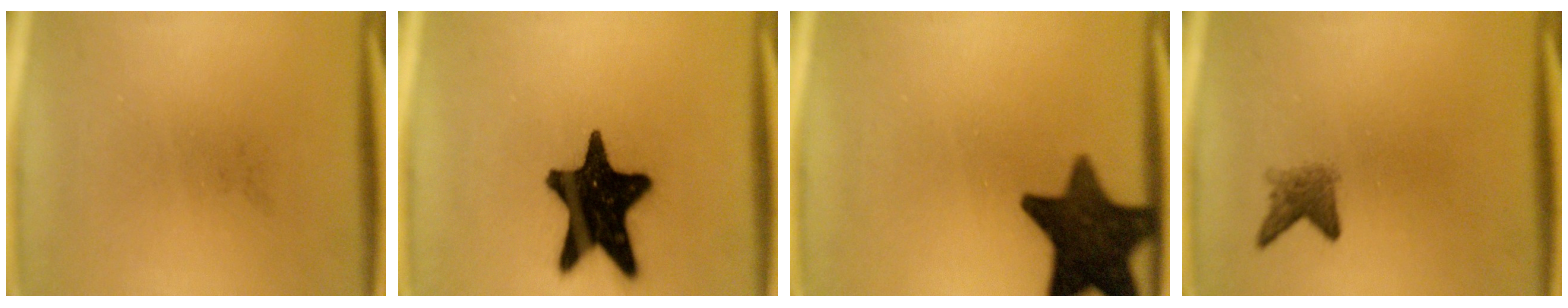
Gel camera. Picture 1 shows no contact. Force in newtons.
{"total": 19.1}
{"total": 14.3}
{"total": 2.6}